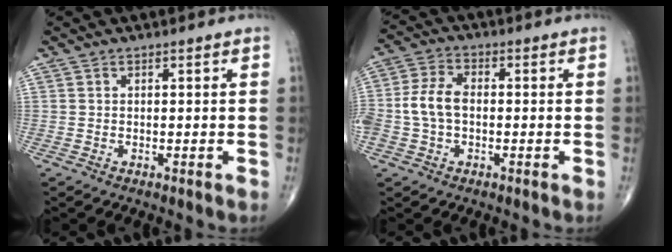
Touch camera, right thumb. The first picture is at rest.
{"total": 7.1, "force": [-0.7, 4.6, 5.4], "torque": [-0.117, 0.020, -0.019]}